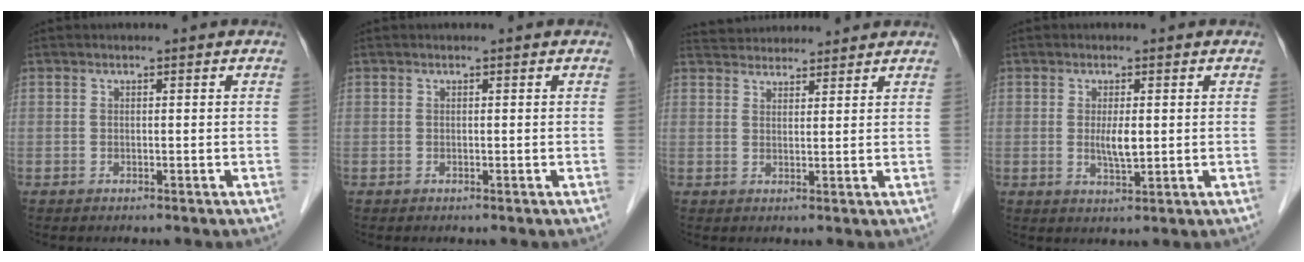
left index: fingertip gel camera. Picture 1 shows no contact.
{"total": 0.0}
{"total": 8.0, "force": [7.6, 1.7, 1.5], "torque": [-0.023, 0.032, 0.114]}
{"total": 3.0, "force": [0.2, 0.7, 2.9], "torque": [-0.056, -0.006, 0.005]}